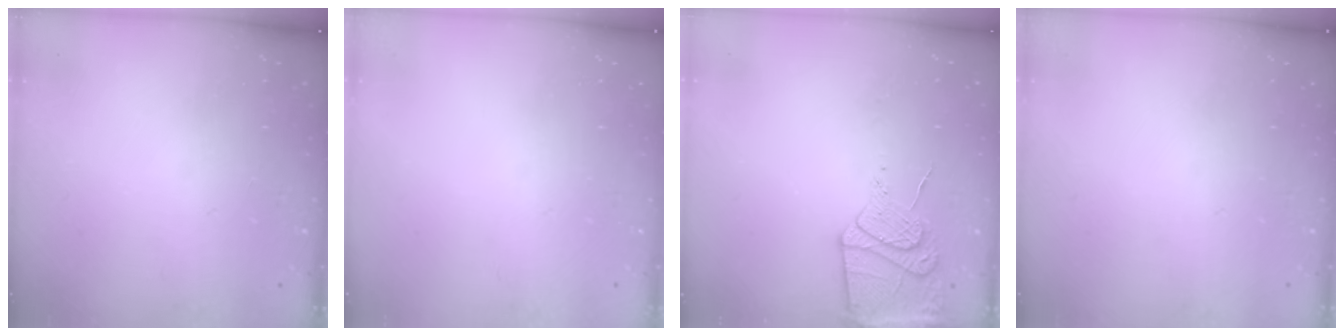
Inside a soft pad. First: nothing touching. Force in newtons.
{"total": 0.0}
{"total": 13.2, "press": 13.1, "slide": 1.7}
{"total": 0.0}